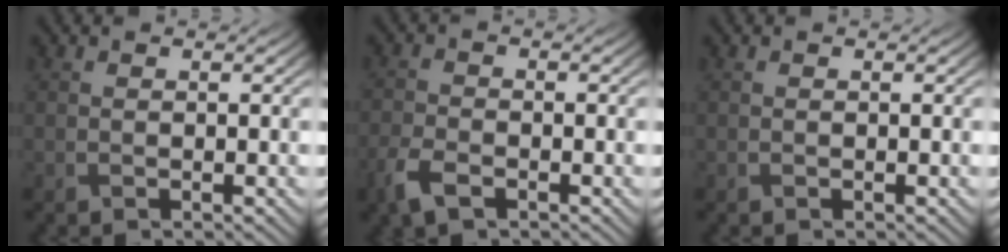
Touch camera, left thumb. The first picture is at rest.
{"total": 4.2, "force": [-2.6, 2.1, 2.6], "torque": [-0.064, -0.011, -0.061]}
{"total": 0.0}